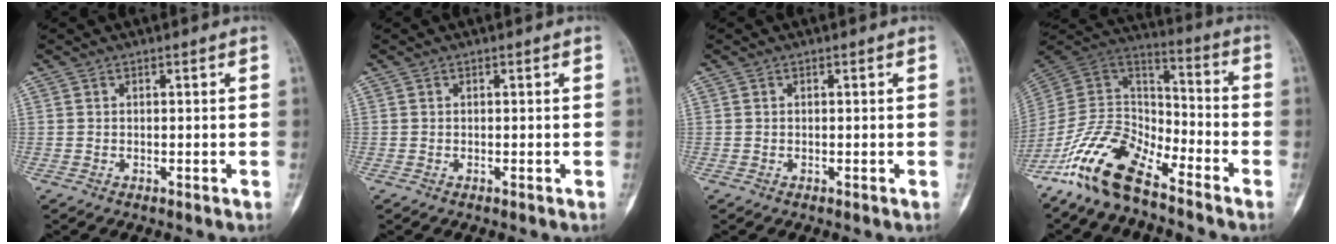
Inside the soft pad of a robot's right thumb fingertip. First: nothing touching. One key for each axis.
{"total": 0.0}
{"total": 0.0}
{"total": 14.6, "fx": -10.7, "fy": 5.1, "fz": 8.5, "tx": -0.158, "ty": 0.072, "tz": -0.213}